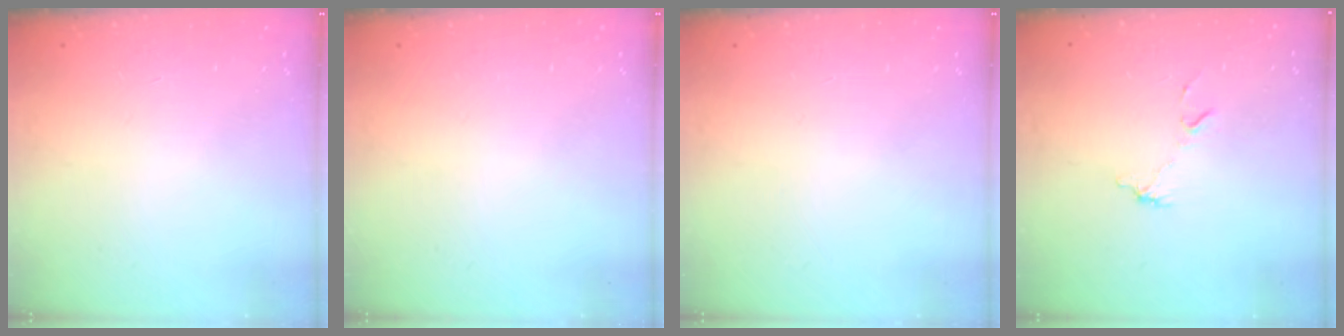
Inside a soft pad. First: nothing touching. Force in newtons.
{"total": 0.0}
{"total": 0.0}
{"total": 5.9, "press": 5.9, "slide": 0.4}